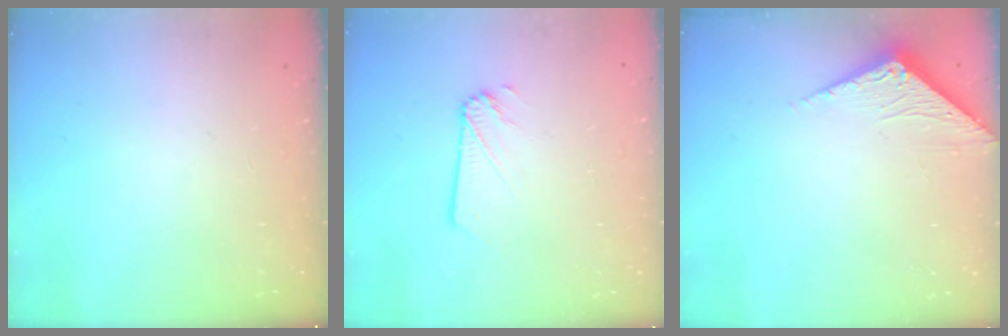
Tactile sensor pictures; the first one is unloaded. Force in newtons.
{"total": 1.5, "press": 1.5, "slide": 0.2}
{"total": 3.3, "press": 3.3, "slide": 0.2}